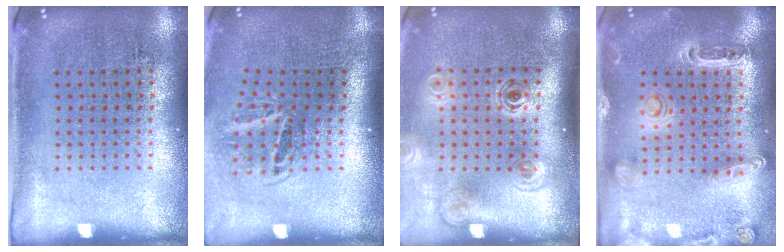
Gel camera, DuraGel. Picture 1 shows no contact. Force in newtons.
{"total": 1.8, "press": 1.2, "slide": 1.3}
{"total": 1.9, "press": 1.3, "slide": 1.4}
{"total": 1.3, "press": 1.2, "slide": 0.4}